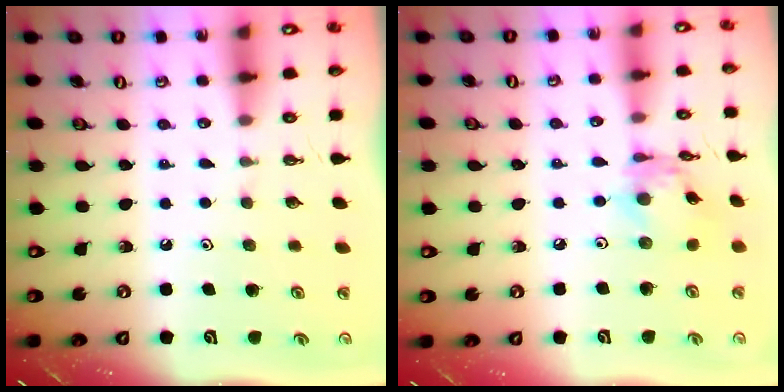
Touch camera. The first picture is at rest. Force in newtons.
{"total": 8.3, "press": 8.3, "slide": 0.5}